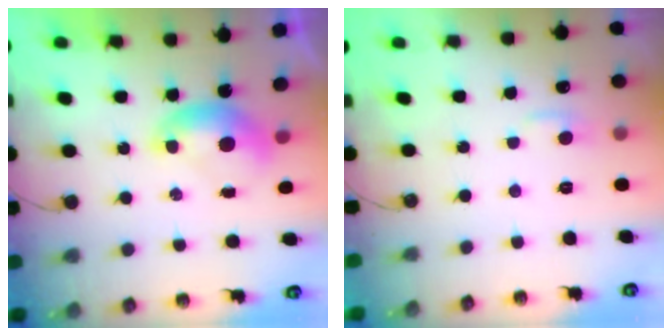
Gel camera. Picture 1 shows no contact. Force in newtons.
{"total": 1.8, "press": 1.7, "slide": 0.6}